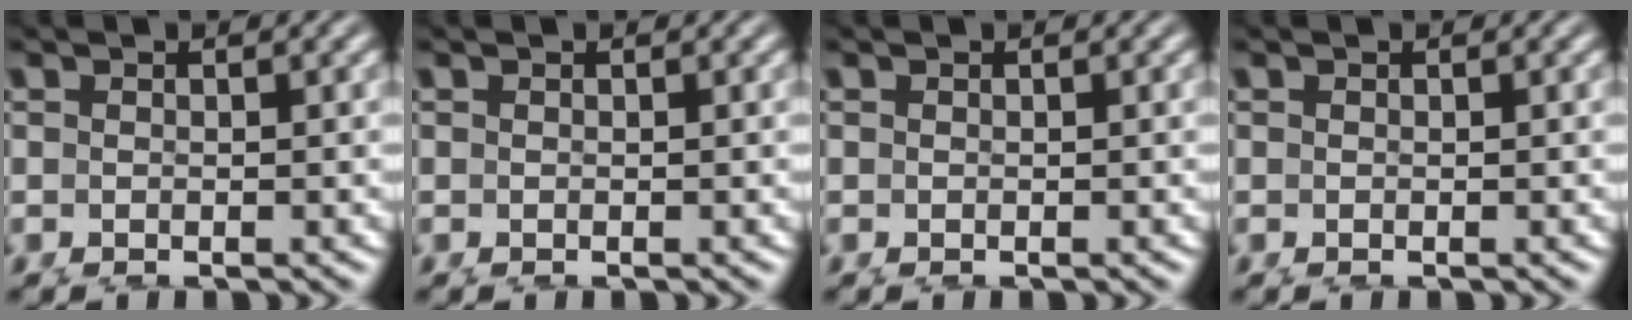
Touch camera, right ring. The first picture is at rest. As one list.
[{"total": 0.0}, {"total": 0.0}, {"total": 0.0}]